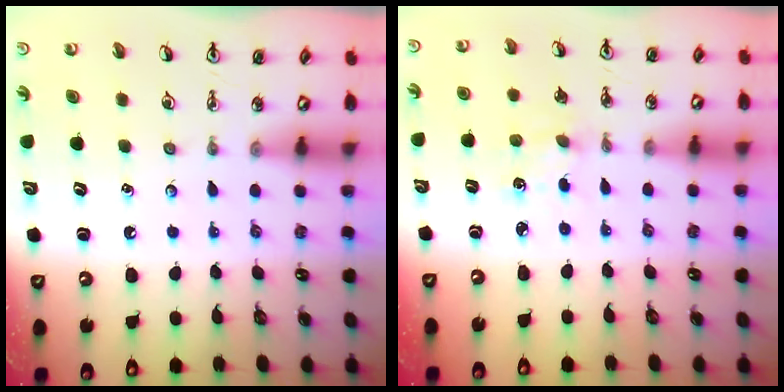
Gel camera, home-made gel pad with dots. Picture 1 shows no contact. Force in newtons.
{"total": 2.8, "press": 2.8, "slide": 0.3}